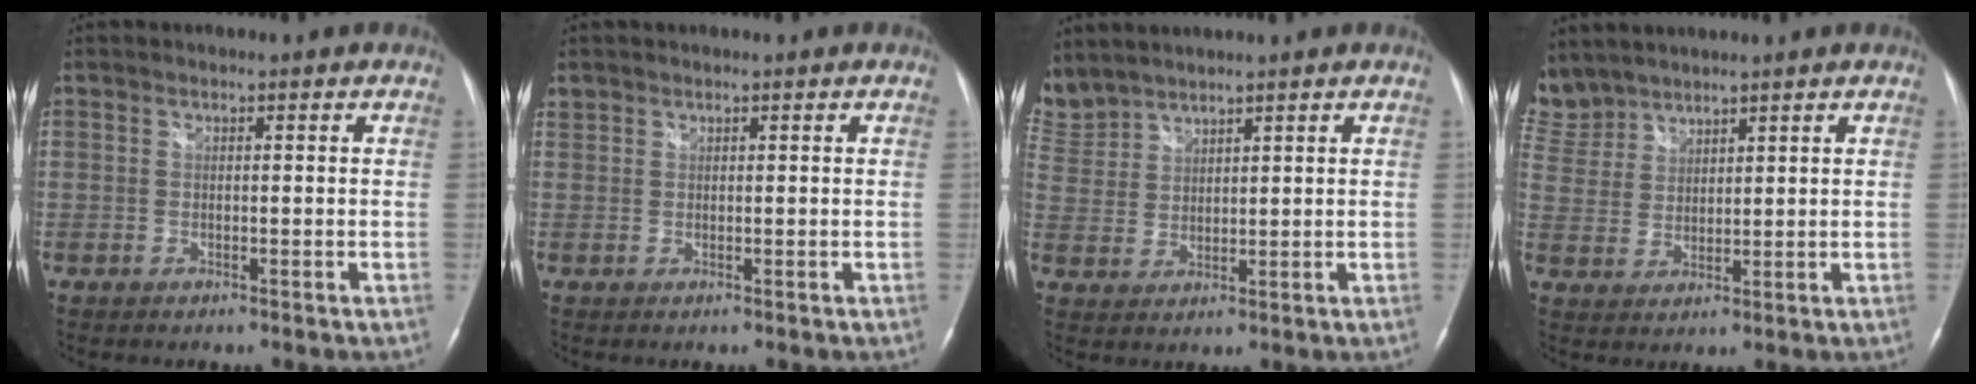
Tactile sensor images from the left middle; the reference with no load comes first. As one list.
[{"total": 1.0, "force": [0.8, 0.6, 0.0], "torque": [0.000, 0.014, 0.016]}, {"total": 7.6, "force": [7.0, 2.8, 1.0], "torque": [-0.044, 0.013, 0.156]}, {"total": 8.4, "force": [7.6, 3.6, 0.8], "torque": [-0.037, 0.014, 0.169]}]